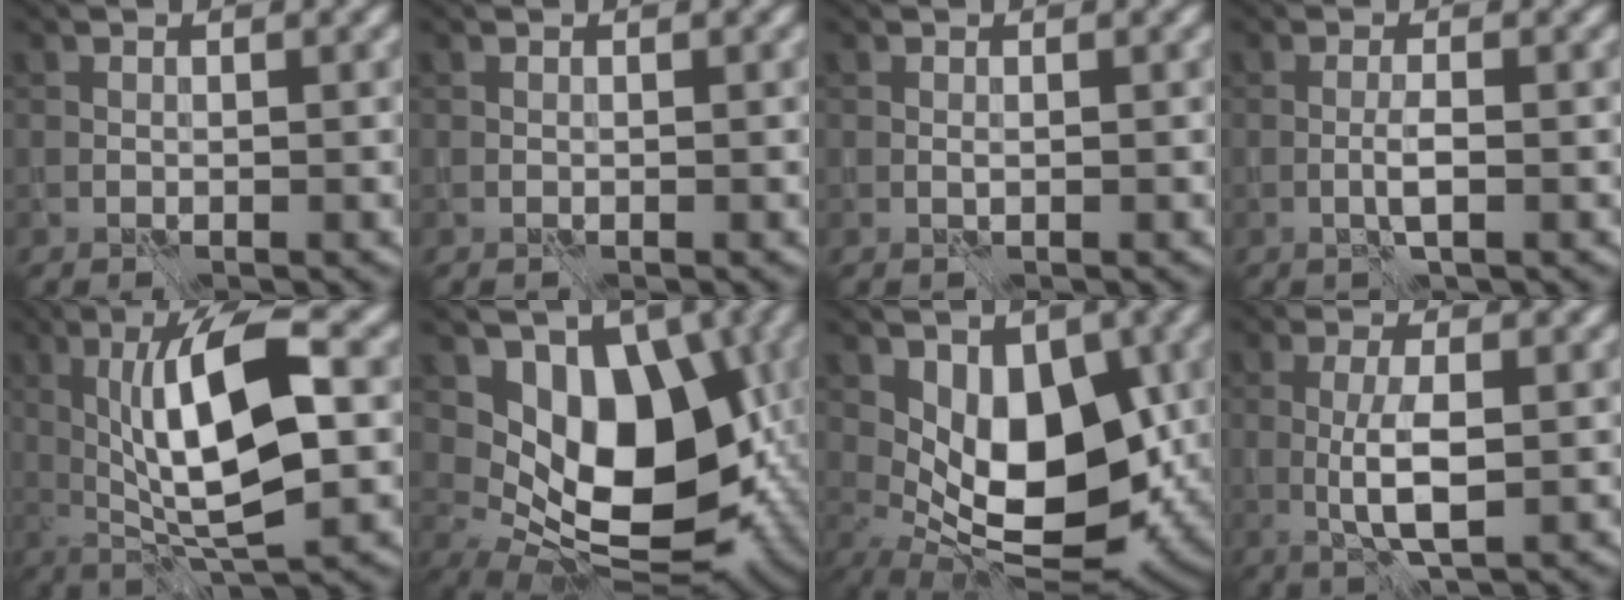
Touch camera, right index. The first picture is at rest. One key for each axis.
{"total": 0.0}
{"total": 0.0}
{"total": 1.4, "fx": -0.6, "fy": -0.1, "fz": 1.3, "tx": -0.025, "ty": 0.000, "tz": -0.013}
{"total": 10.1, "fx": 1.0, "fy": 2.9, "fz": 9.6, "tx": -0.150, "ty": 0.006, "tz": 0.016}
{"total": 11.5, "fx": 1.4, "fy": 7.1, "fz": 8.9, "tx": -0.113, "ty": -0.016, "tz": 0.020}
{"total": 9.4, "fx": 0.5, "fy": 5.3, "fz": 7.7, "tx": -0.121, "ty": -0.012, "tz": 0.010}
{"total": 3.5, "fx": -0.4, "fy": 0.7, "fz": 3.4, "tx": -0.070, "ty": -0.002, "tz": -0.007}